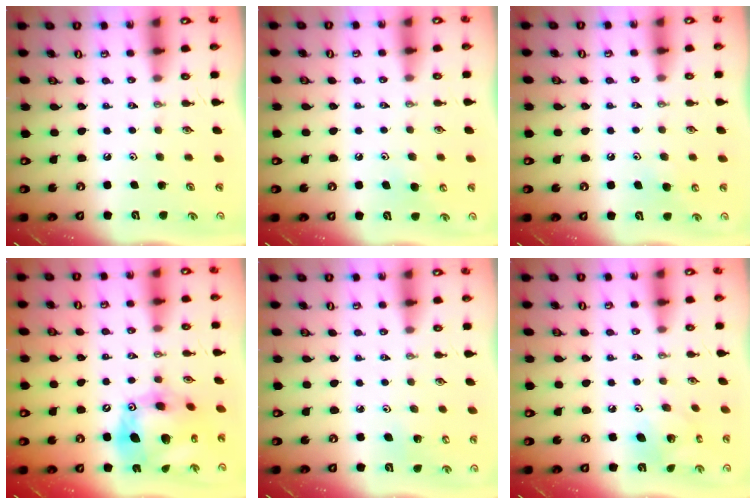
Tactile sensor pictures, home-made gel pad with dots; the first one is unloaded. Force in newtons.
{"total": 6.1, "press": 6.0, "slide": 0.9}
{"total": 6.1, "press": 6.0, "slide": 0.9}
{"total": 17.9, "press": 17.8, "slide": 1.8}
{"total": 3.1, "press": 3.0, "slide": 0.2}
{"total": 7.5, "press": 7.5, "slide": 0.1}